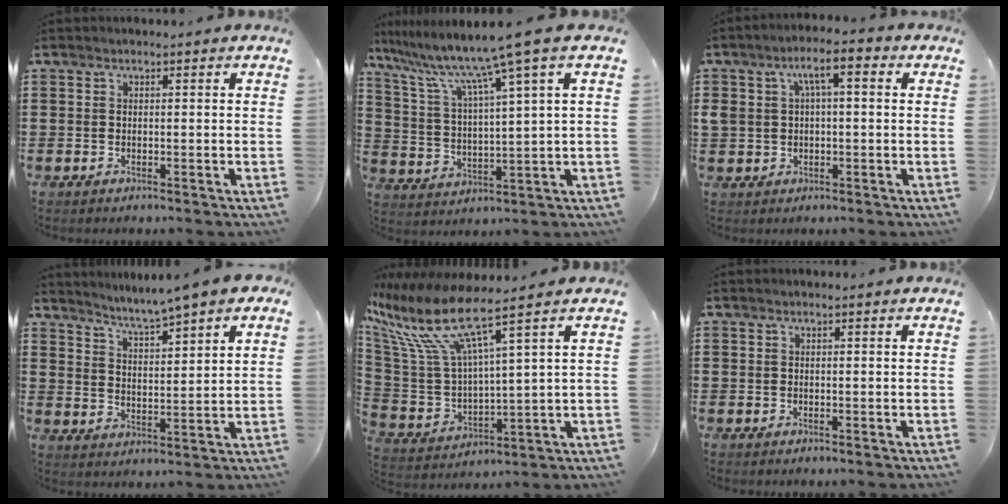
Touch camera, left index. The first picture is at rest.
{"total": 9.6, "force": [6.9, -1.0, 6.6], "torque": [-0.155, -0.042, 0.106]}
{"total": 5.4, "force": [1.2, 2.5, 4.7], "torque": [-0.104, 0.012, 0.014]}
{"total": 4.3, "force": [4.0, -0.7, 1.5], "torque": [-0.049, -0.028, 0.062]}
{"total": 11.9, "force": [7.3, 2.8, 9.0], "torque": [-0.225, -0.043, 0.118]}
{"total": 0.0}